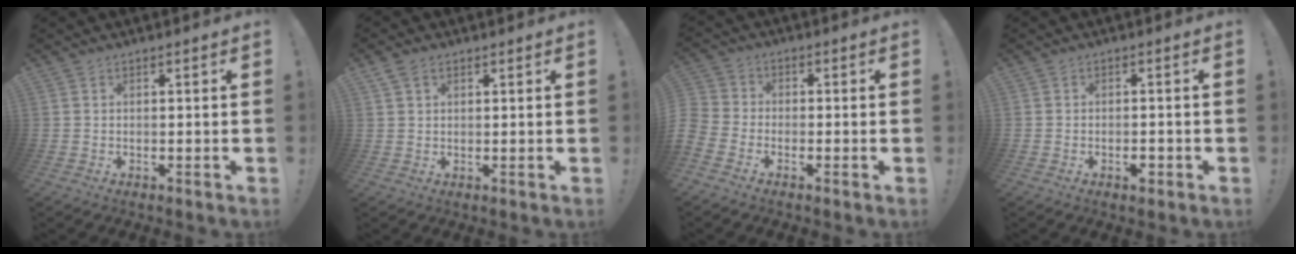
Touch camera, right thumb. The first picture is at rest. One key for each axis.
{"total": 2.9, "fx": 1.6, "fy": 1.9, "fz": 1.6, "tx": -0.027, "ty": 0.000, "tz": 0.031}
{"total": 4.9, "fx": -3.2, "fy": 3.3, "fz": 1.6, "tx": -0.055, "ty": 0.016, "tz": -0.061}
{"total": 2.2, "fx": -1.4, "fy": 1.0, "fz": 1.3, "tx": -0.015, "ty": 0.007, "tz": -0.024}